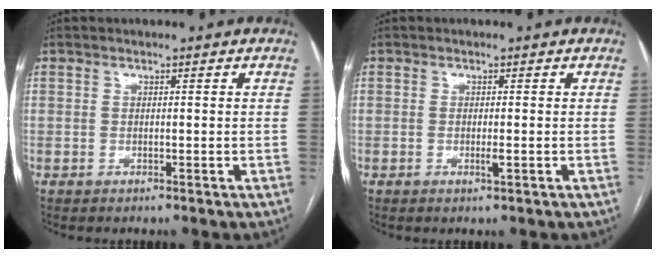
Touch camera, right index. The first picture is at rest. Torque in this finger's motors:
{"motor_torque": [0.18, 0.06, 0.11, 0.04]}